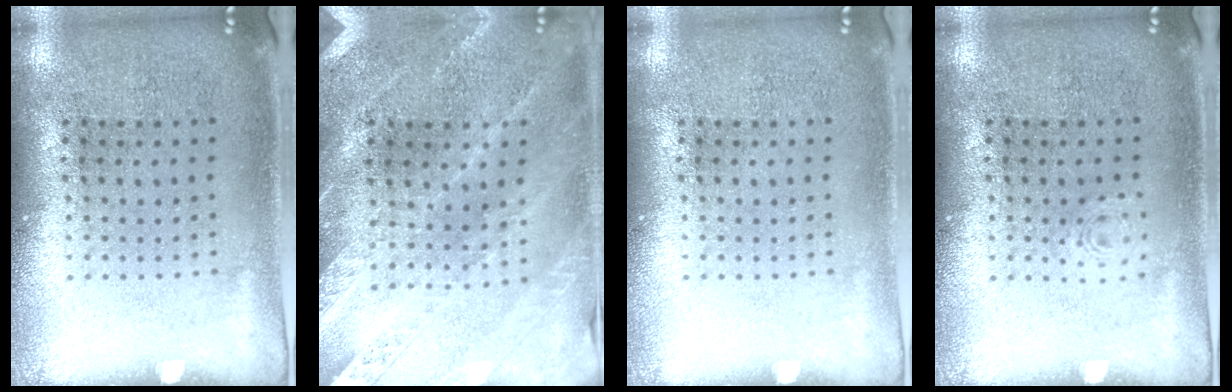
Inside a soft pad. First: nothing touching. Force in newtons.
{"total": 1.3, "press": 1.3, "slide": 0.2}
{"total": 0.0}
{"total": 0.6, "press": 0.6, "slide": 0.1}